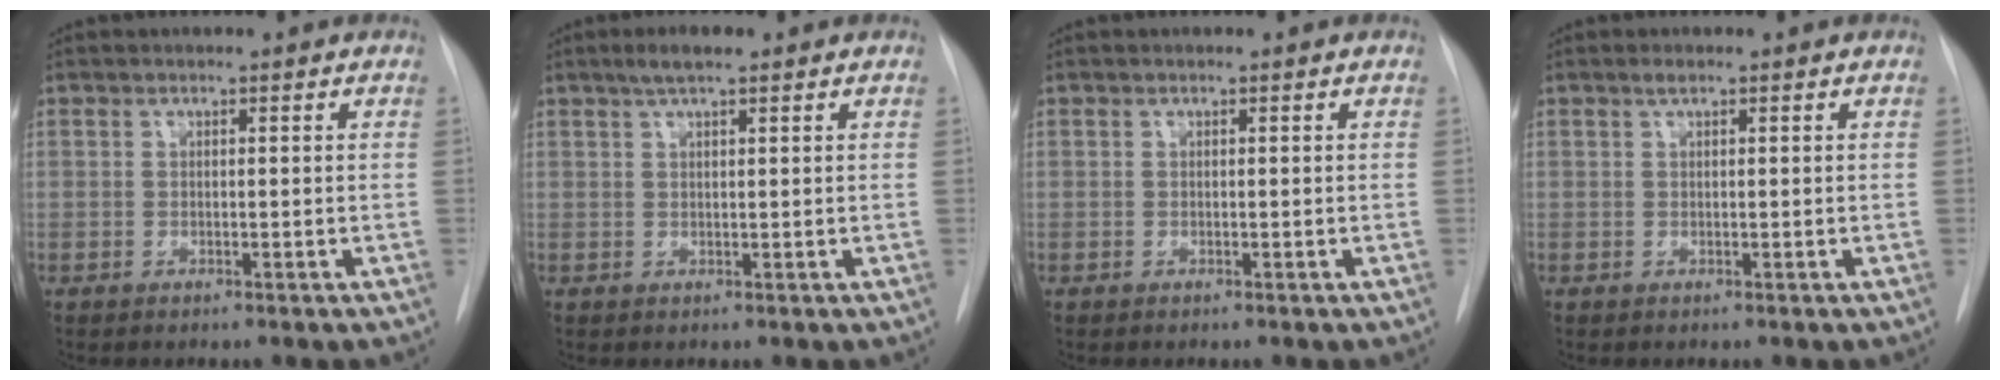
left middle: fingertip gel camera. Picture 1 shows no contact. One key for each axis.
{"total": 3.2, "fx": 2.2, "fy": 0.6, "fz": 2.3, "tx": -0.045, "ty": 0.008, "tz": 0.038}
{"total": 0.0}
{"total": 0.7, "fx": 0.5, "fy": 0.1, "fz": 0.5, "tx": -0.010, "ty": 0.003, "tz": 0.008}